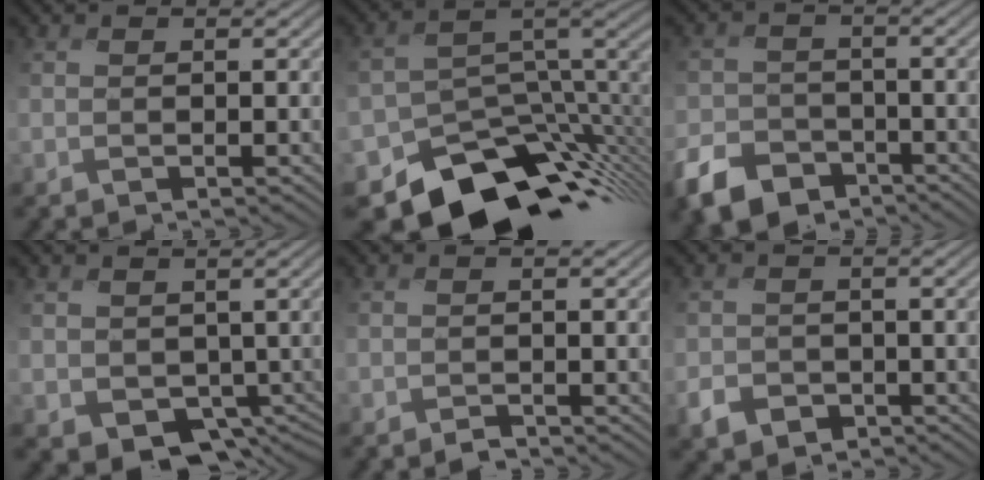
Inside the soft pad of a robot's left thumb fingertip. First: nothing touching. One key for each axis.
{"total": 12.4, "fx": -8.0, "fy": 7.3, "fz": 6.1, "tx": -0.121, "ty": -0.034, "tz": -0.115}
{"total": 7.0, "fx": -4.7, "fy": 4.3, "fz": 2.8, "tx": -0.065, "ty": -0.010, "tz": -0.097}
{"total": 5.0, "fx": -0.5, "fy": 4.2, "fz": 2.7, "tx": -0.070, "ty": -0.033, "tz": -0.004}
{"total": 1.1, "fx": -1.1, "fy": 0.1, "fz": 0.2, "tx": 0.001, "ty": 0.002, "tz": -0.025}
{"total": 3.2, "fx": -1.8, "fy": 2.4, "fz": 1.2, "tx": -0.024, "ty": -0.006, "tz": -0.037}